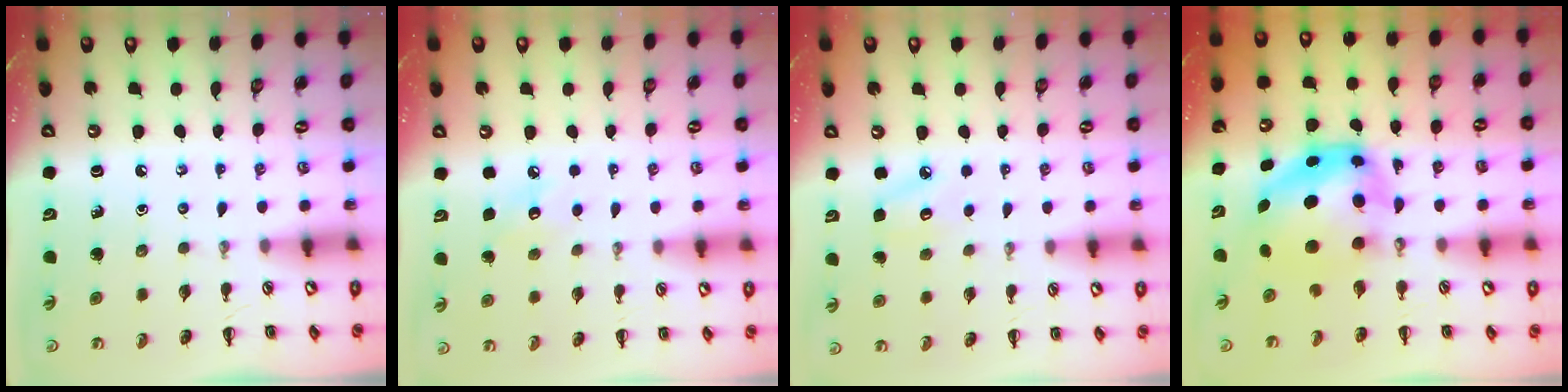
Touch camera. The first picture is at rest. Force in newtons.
{"total": 5.2, "press": 4.9, "slide": 1.4}
{"total": 5.2, "press": 5.0, "slide": 1.5}
{"total": 7.0, "press": 6.8, "slide": 1.9}